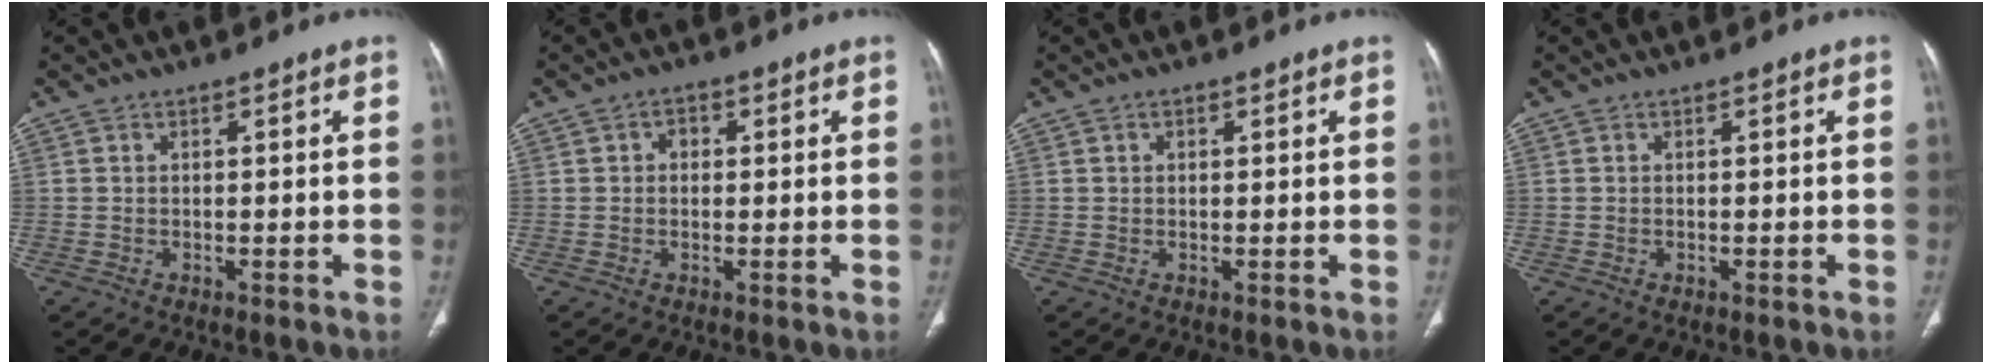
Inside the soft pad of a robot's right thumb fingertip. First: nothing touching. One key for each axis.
{"total": 2.1, "fx": 0.4, "fy": 1.7, "fz": 1.2, "tx": -0.008, "ty": 0.005, "tz": 0.003}
{"total": 0.9, "fx": 0.4, "fy": 0.7, "fz": 0.5, "tx": -0.003, "ty": 0.000, "tz": 0.005}
{"total": 0.0}